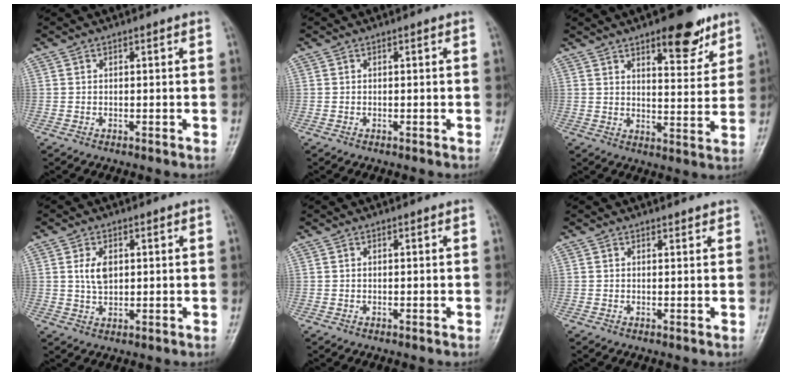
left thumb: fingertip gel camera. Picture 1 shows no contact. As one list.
[{"total": 0.0}, {"total": 12.1, "force": [7.7, 4.4, 8.2], "torque": [-0.079, -0.043, 0.108]}, {"total": 4.4, "force": [1.1, 2.6, 3.3], "torque": [-0.054, -0.005, 0.024]}, {"total": 0.0}, {"total": 1.4, "force": [1.3, 0.5, 0.3], "torque": [0.005, -0.006, 0.016]}]